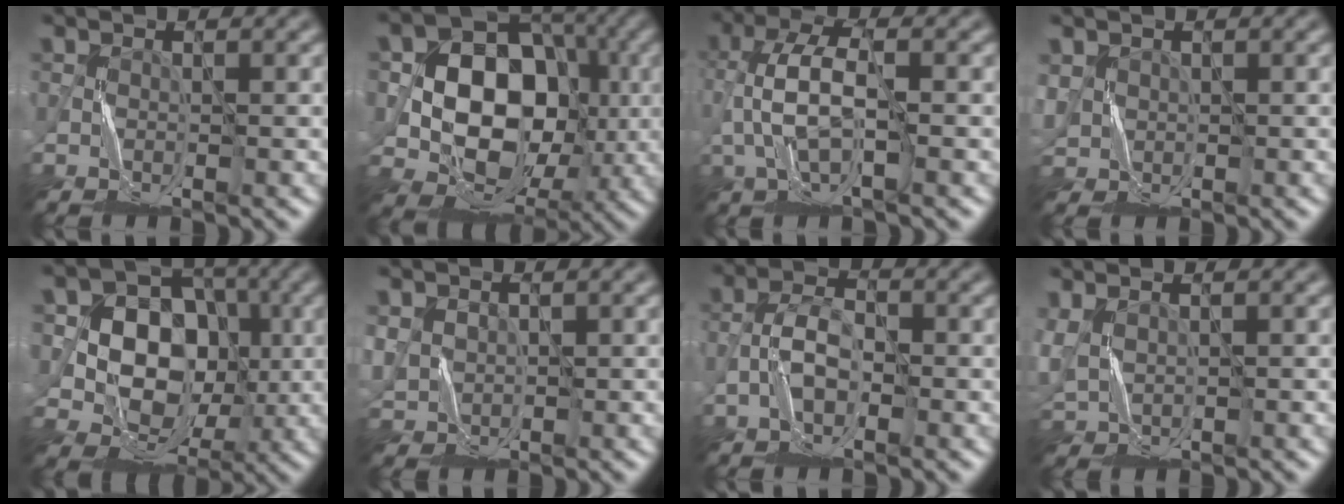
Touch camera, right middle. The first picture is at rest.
{"total": 11.9, "force": [-0.4, 9.4, 7.3], "torque": [-0.094, 0.002, -0.013]}
{"total": 4.3, "force": [-1.1, 1.5, 3.9], "torque": [-0.091, 0.013, -0.026]}
{"total": 2.2, "force": [0.6, 2.0, 0.8], "torque": [-0.029, 0.000, 0.016]}
{"total": 9.6, "force": [0.3, 8.2, 5.0], "torque": [-0.076, 0.014, -0.005]}
{"total": 2.2, "force": [0.8, 2.0, 0.6], "torque": [-0.026, 0.001, 0.021]}
{"total": 2.9, "force": [-1.7, 1.4, 1.9], "torque": [-0.035, 0.009, -0.037]}
{"total": 3.0, "force": [1.3, 1.7, 2.1], "torque": [-0.067, 0.005, 0.030]}